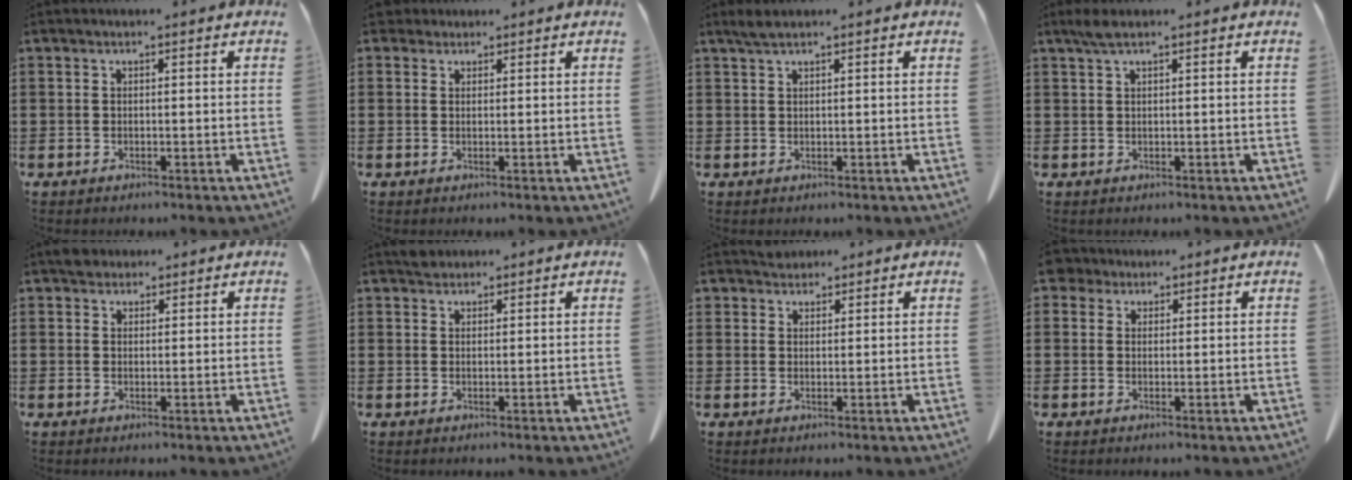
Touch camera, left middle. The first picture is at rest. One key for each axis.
{"total": 1.9, "fx": 1.5, "fy": 1.0, "fz": 0.4, "tx": -0.013, "ty": 0.008, "tz": 0.030}
{"total": 1.6, "fx": 1.1, "fy": 0.3, "fz": 1.1, "tx": -0.024, "ty": 0.001, "tz": 0.021}
{"total": 1.9, "fx": 1.2, "fy": 0.3, "fz": 1.5, "tx": -0.032, "ty": 0.003, "tz": 0.021}
{"total": 2.5, "fx": 2.0, "fy": 1.3, "fz": 0.5, "tx": -0.009, "ty": 0.004, "tz": 0.038}
{"total": 1.9, "fx": 1.6, "fy": 0.8, "fz": 0.2, "tx": -0.009, "ty": 0.005, "tz": 0.032}
{"total": 2.2, "fx": 2.0, "fy": 0.8, "fz": 0.0, "tx": 0.004, "ty": 0.000, "tz": 0.039}
{"total": 2.5, "fx": 1.8, "fy": 1.6, "fz": 0.6, "tx": -0.020, "ty": 0.010, "tz": 0.035}